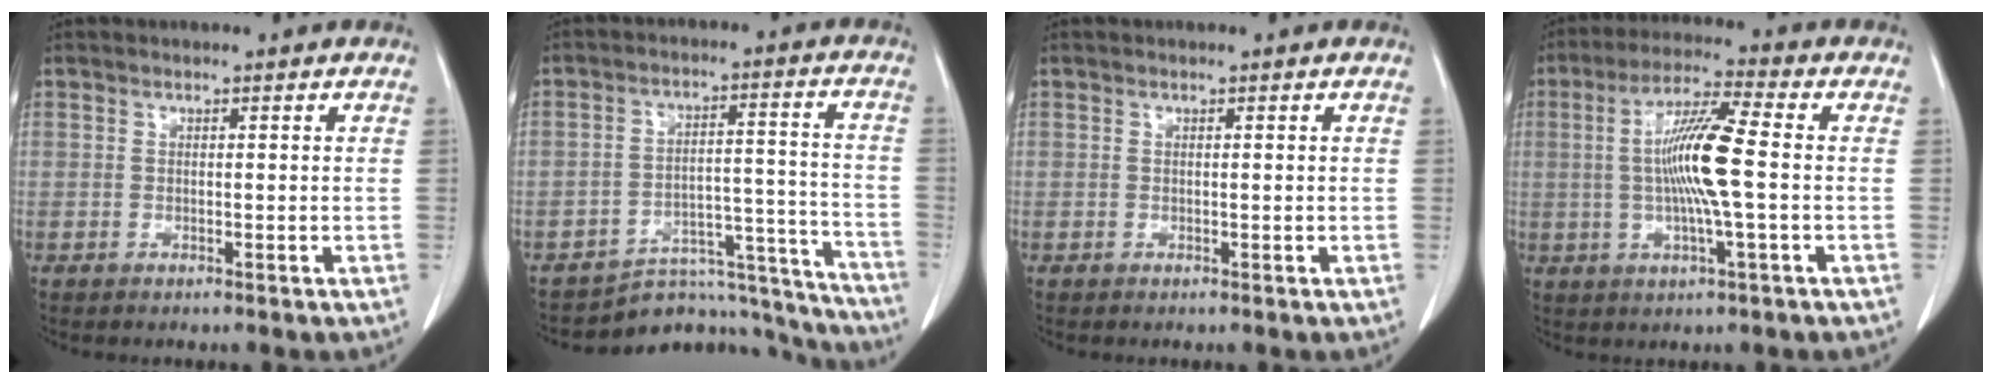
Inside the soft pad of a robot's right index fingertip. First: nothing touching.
{"total": 15.5, "force": [-15.0, 3.6, 0.5], "torque": [0.019, 0.075, -0.204]}
{"total": 0.0}
{"total": 10.5, "force": [-0.1, 0.1, 10.5], "torque": [-0.201, 0.003, -0.009]}